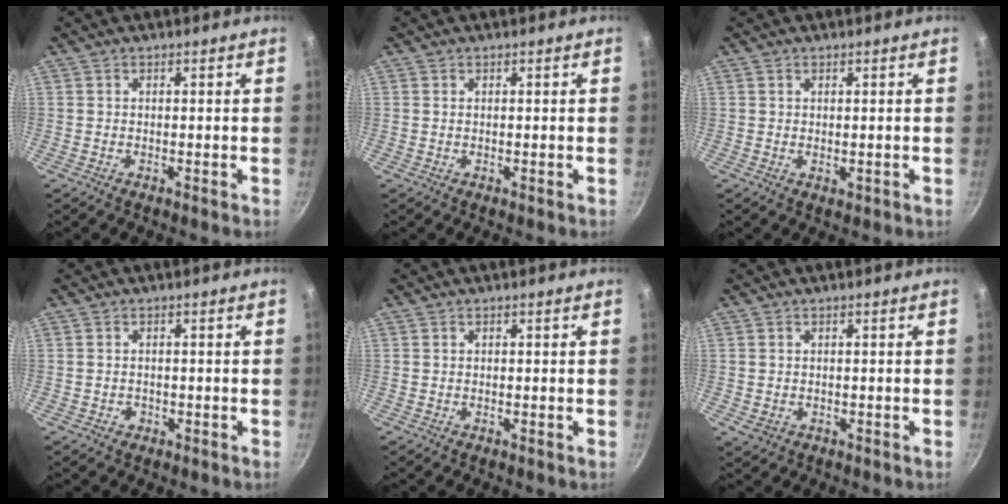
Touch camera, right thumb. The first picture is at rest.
{"total": 0.0}
{"total": 1.0, "force": [0.4, 0.6, 0.7], "torque": [-0.007, -0.002, 0.006]}
{"total": 1.4, "force": [-0.5, 1.1, 0.6], "torque": [-0.008, 0.002, -0.005]}
{"total": 0.0}
{"total": 1.8, "force": [-0.2, 1.5, 0.9], "torque": [-0.013, -0.001, 0.001]}